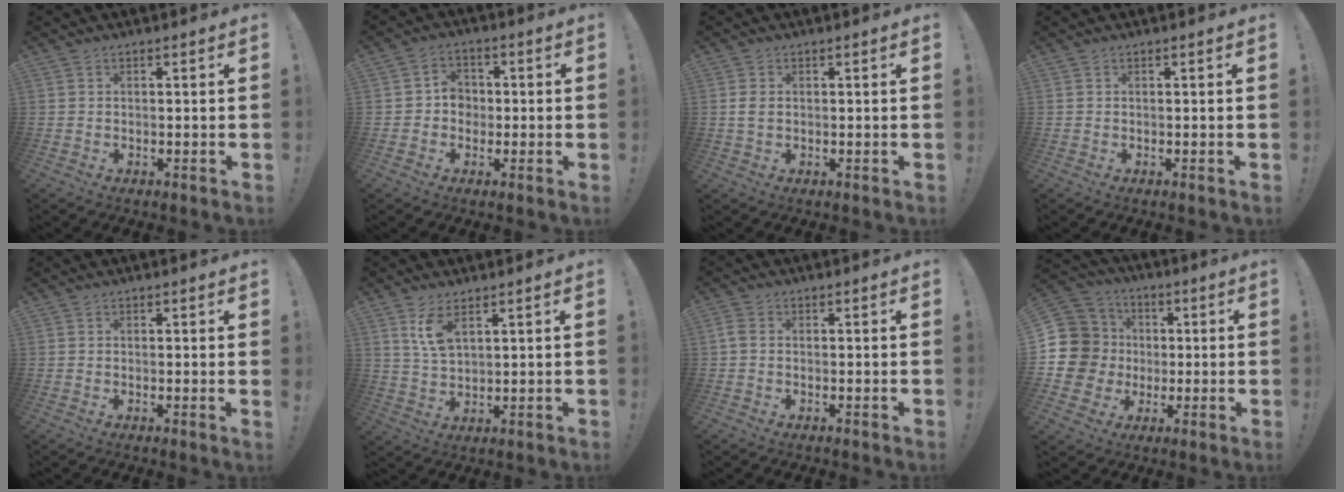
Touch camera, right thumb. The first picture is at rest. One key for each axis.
{"total": 5.2, "fx": -0.9, "fy": 4.8, "fz": 1.9, "tx": -0.030, "ty": 0.013, "tz": -0.015}
{"total": 2.5, "fx": 0.3, "fy": 1.6, "fz": 1.9, "tx": -0.038, "ty": 0.000, "tz": 0.003}
{"total": 0.0}
{"total": 0.8, "fx": 0.5, "fy": -0.2, "fz": 0.6, "tx": 0.003, "ty": -0.008, "tz": 0.005}
{"total": 6.7, "fx": 3.9, "fy": 2.4, "fz": 4.8, "tx": -0.083, "ty": -0.020, "tz": 0.069}
{"total": 1.9, "fx": 0.0, "fy": 1.3, "fz": 1.4, "tx": -0.027, "ty": 0.005, "tz": 0.002}
{"total": 14.3, "fx": 0.5, "fy": 13.4, "fz": 4.8, "tx": -0.091, "ty": 0.006, "tz": 0.035}